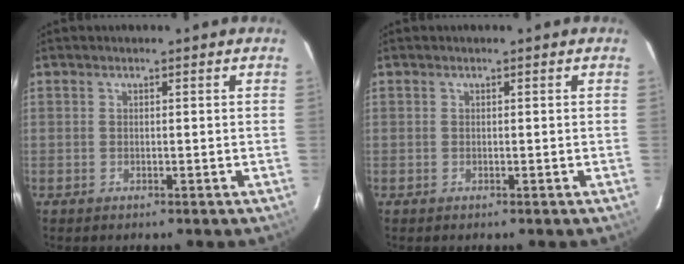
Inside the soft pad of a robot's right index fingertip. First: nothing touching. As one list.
[{"total": 0.0}]